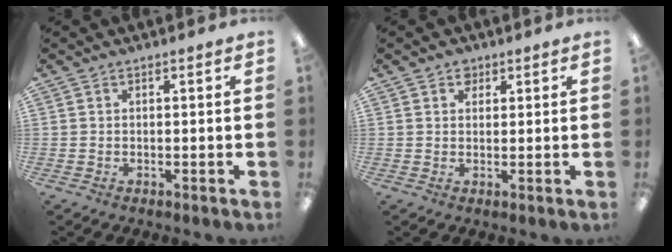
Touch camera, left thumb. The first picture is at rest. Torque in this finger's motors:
{"motor_torque": [-0.20, 0.06, -0.08, -0.12, -0.02]}